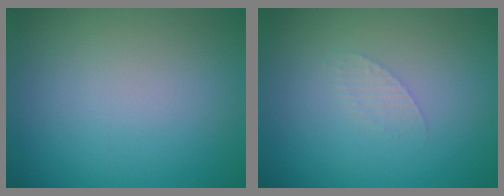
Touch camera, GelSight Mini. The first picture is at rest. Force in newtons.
{"total": 1.0, "press": 1.0, "slide": 0.1}